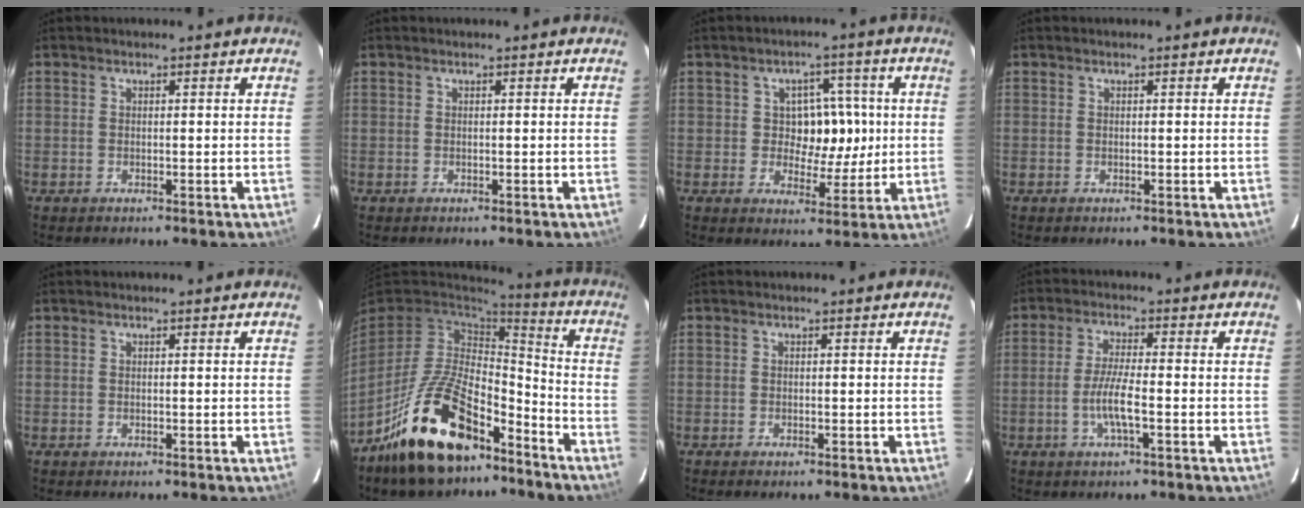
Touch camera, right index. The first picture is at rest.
{"total": 0.0}
{"total": 7.2, "force": [0.4, 6.0, 4.0], "torque": [-0.061, 0.008, 0.008]}
{"total": 0.0}
{"total": 0.0}
{"total": 20.9, "force": [-13.4, 9.4, 13.0], "torque": [-0.259, 0.002, -0.224]}
{"total": 0.5, "force": [-0.5, 0.1, 0.3], "torque": [-0.005, -0.001, -0.009]}
{"total": 5.5, "force": [-1.9, 0.6, 5.1], "torque": [-0.103, -0.005, -0.036]}